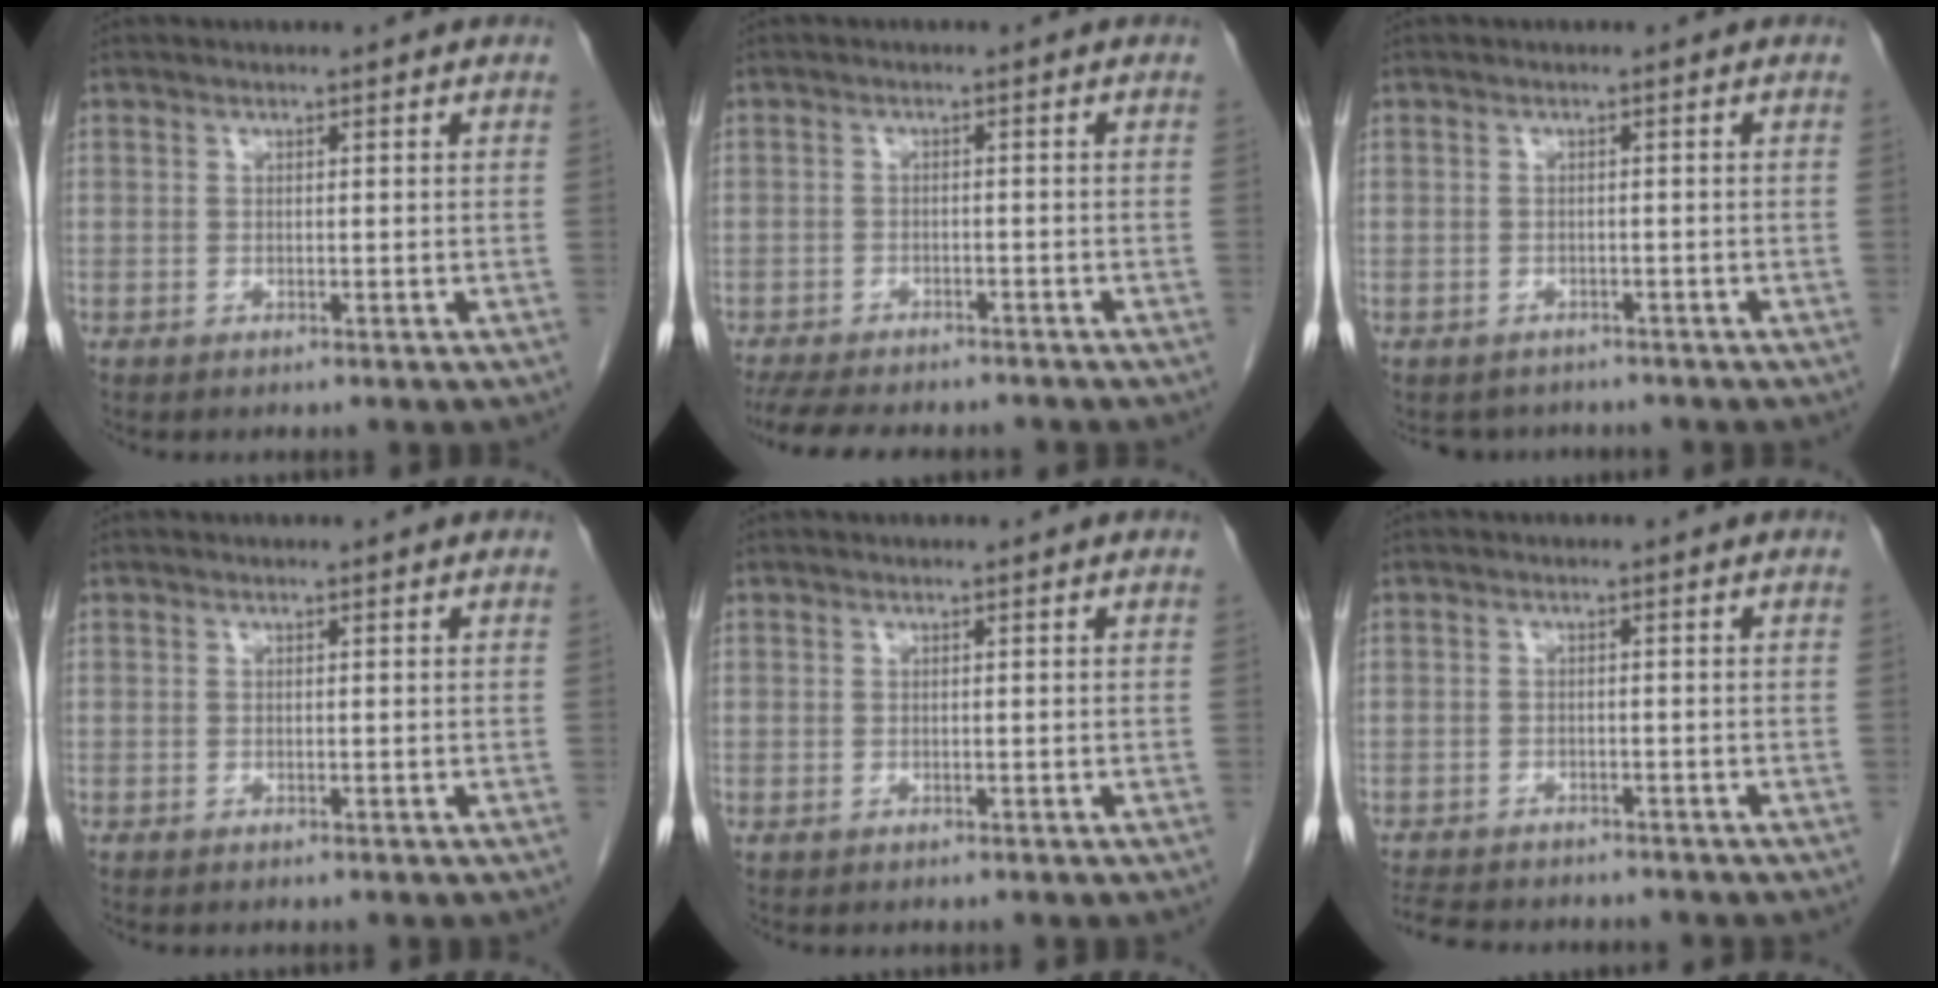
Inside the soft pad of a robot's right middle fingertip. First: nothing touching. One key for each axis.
{"total": 12.7, "fx": -10.9, "fy": 3.5, "fz": 5.4, "tx": -0.104, "ty": -0.011, "tz": -0.149}
{"total": 3.3, "fx": -2.9, "fy": 1.5, "fz": -0.1, "tx": 0.001, "ty": 0.003, "tz": -0.040}
{"total": 0.0}
{"total": 0.0}
{"total": 9.3, "fx": -8.2, "fy": 2.7, "fz": 3.4, "tx": -0.064, "ty": -0.005, "tz": -0.114}